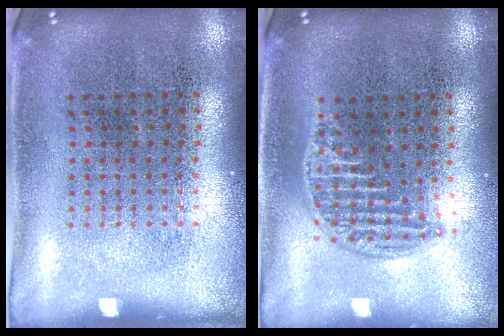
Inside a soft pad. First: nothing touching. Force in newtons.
{"total": 1.2, "press": 1.1, "slide": 0.5}